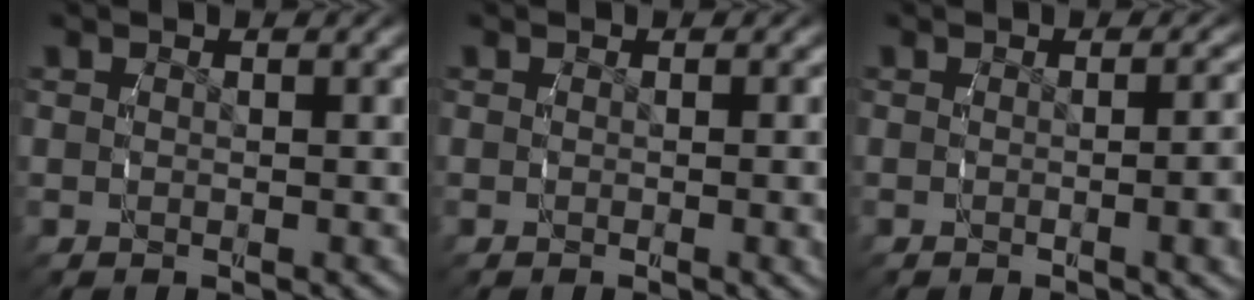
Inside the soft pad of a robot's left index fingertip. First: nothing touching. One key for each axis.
{"total": 1.2, "fx": -0.1, "fy": -0.1, "fz": 1.2, "tx": -0.007, "ty": 0.009, "tz": -0.009}
{"total": 3.0, "fx": -0.7, "fy": 0.4, "fz": 2.9, "tx": -0.024, "ty": 0.012, "tz": -0.019}